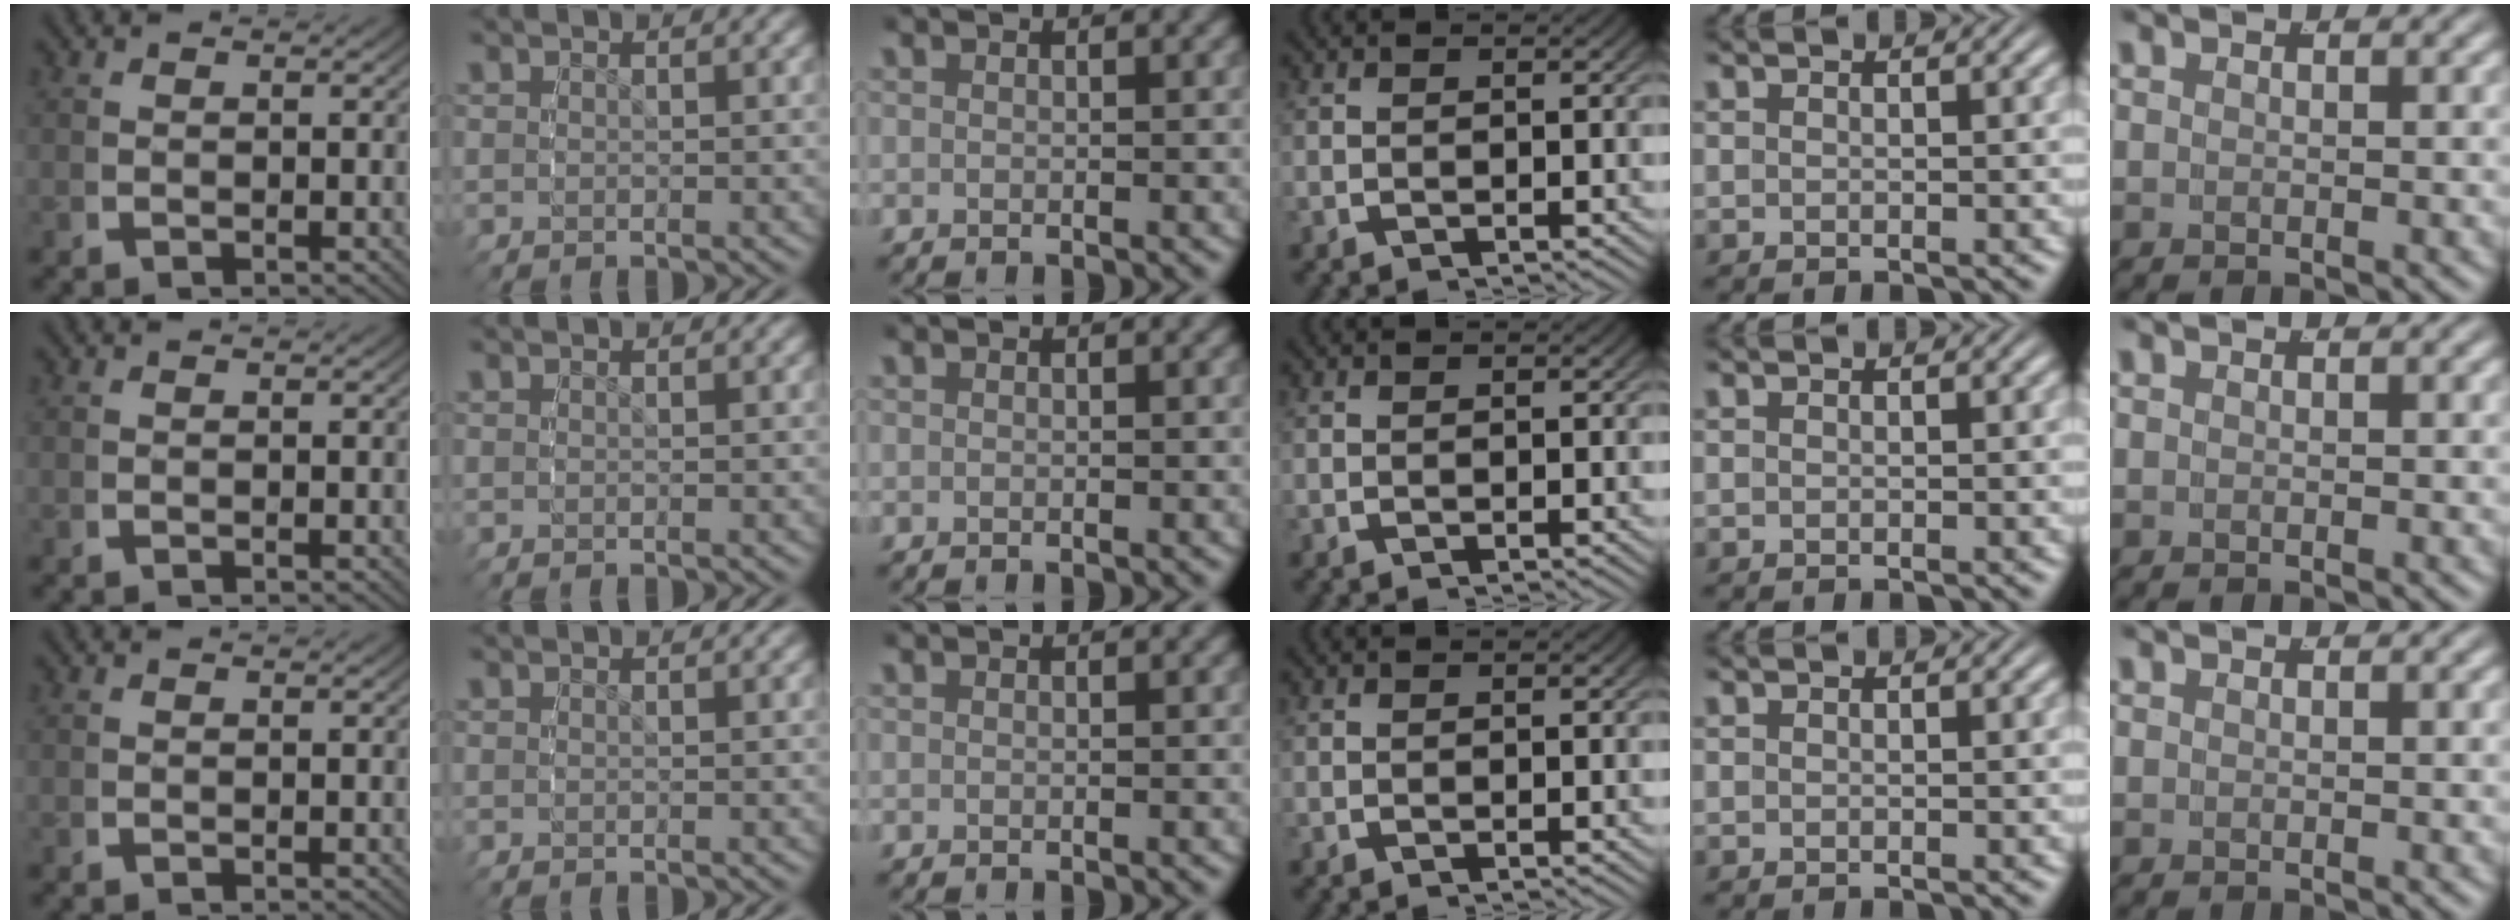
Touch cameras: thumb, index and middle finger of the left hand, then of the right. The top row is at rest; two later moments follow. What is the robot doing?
{"motion": "reach", "object": "backpack"}